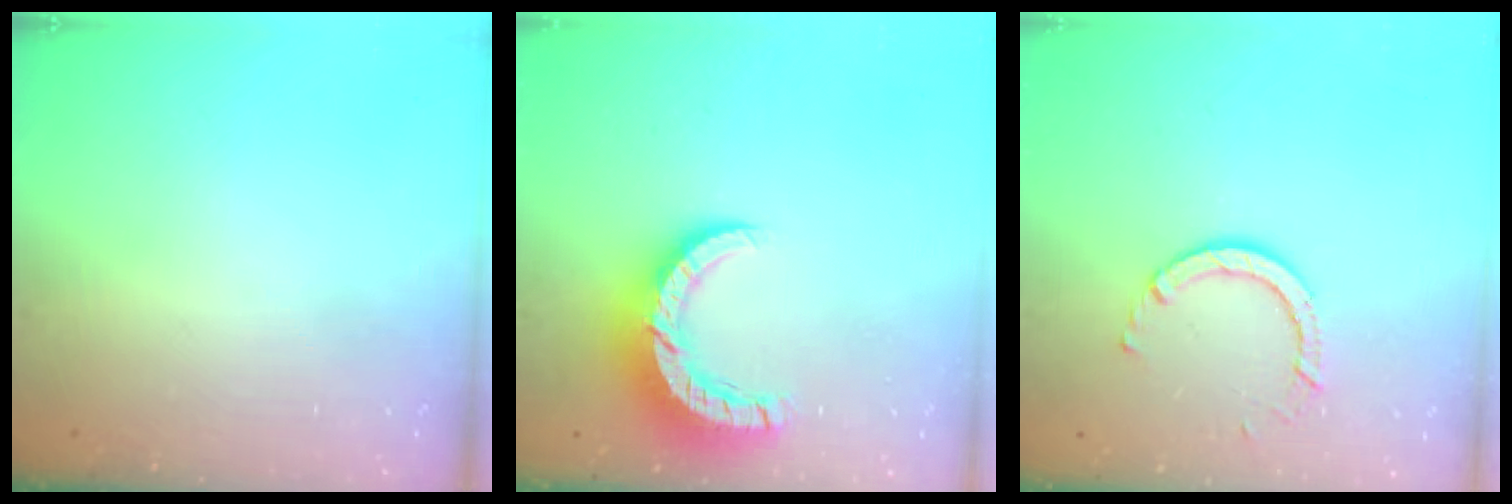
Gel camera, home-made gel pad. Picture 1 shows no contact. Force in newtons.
{"total": 10.3, "press": 10.2, "slide": 0.7}
{"total": 5.1, "press": 5.1, "slide": 0.3}